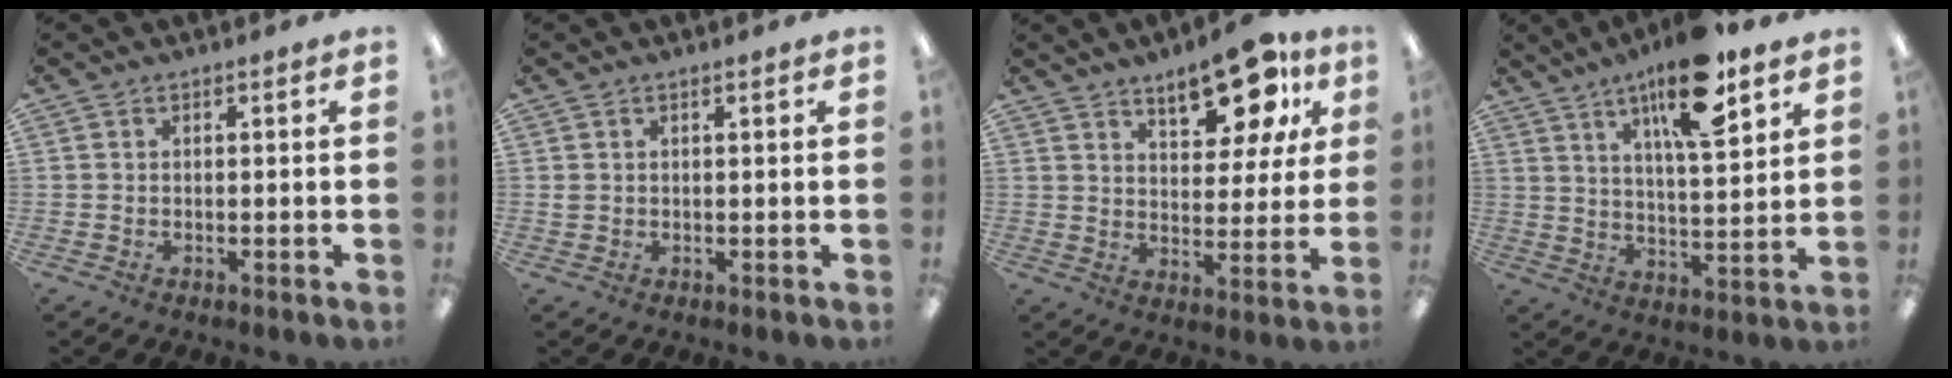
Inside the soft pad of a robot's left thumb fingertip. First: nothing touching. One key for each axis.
{"total": 1.0, "fx": 0.4, "fy": 0.7, "fz": 0.7, "tx": -0.014, "ty": 0.004, "tz": 0.007}
{"total": 14.9, "fx": 9.5, "fy": 6.4, "fz": 9.5, "tx": -0.123, "ty": -0.044, "tz": 0.158}
{"total": 15.7, "fx": 10.3, "fy": 4.3, "fz": 11.0, "tx": -0.172, "ty": -0.048, "tz": 0.164}